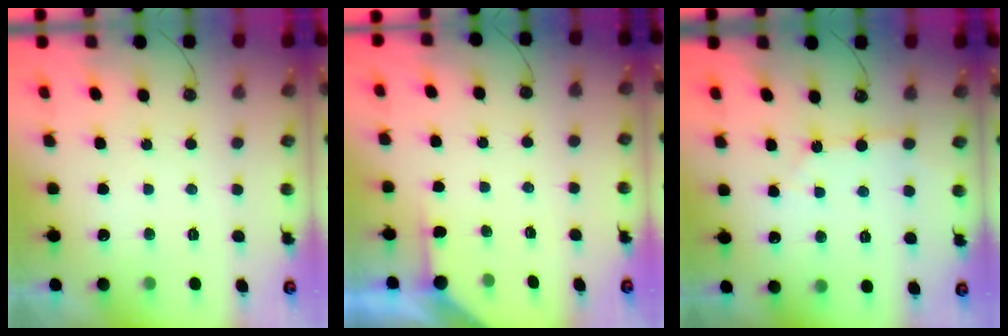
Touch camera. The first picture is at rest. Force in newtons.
{"total": 2.7, "press": 2.7, "slide": 0.3}
{"total": 3.6, "press": 3.6, "slide": 0.5}